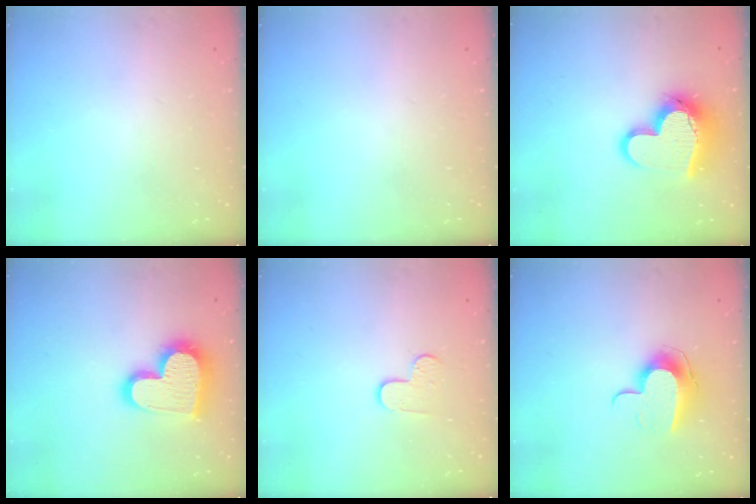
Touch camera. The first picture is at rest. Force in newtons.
{"total": 0.0}
{"total": 17.2, "press": 17.1, "slide": 1.5}
{"total": 21.8, "press": 21.7, "slide": 1.6}
{"total": 7.3, "press": 7.2, "slide": 0.6}
{"total": 10.8, "press": 10.8, "slide": 0.6}